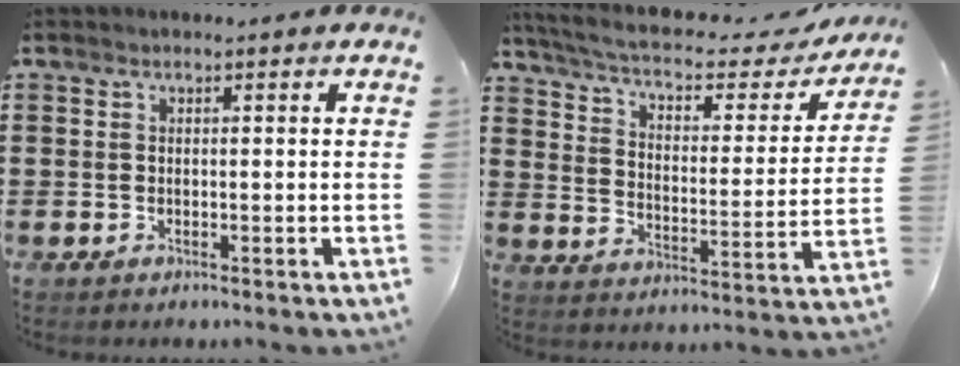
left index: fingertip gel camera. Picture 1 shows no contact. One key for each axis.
{"total": 5.2, "fx": 4.0, "fy": 1.3, "fz": 3.1, "tx": -0.078, "ty": -0.027, "tz": 0.062}